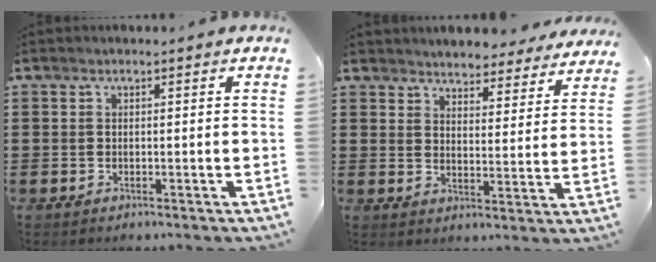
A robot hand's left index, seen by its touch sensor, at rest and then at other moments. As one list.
[{"total": 4.1, "force": [4.1, 0.0, -0.3], "torque": [-0.009, -0.032, 0.069]}]